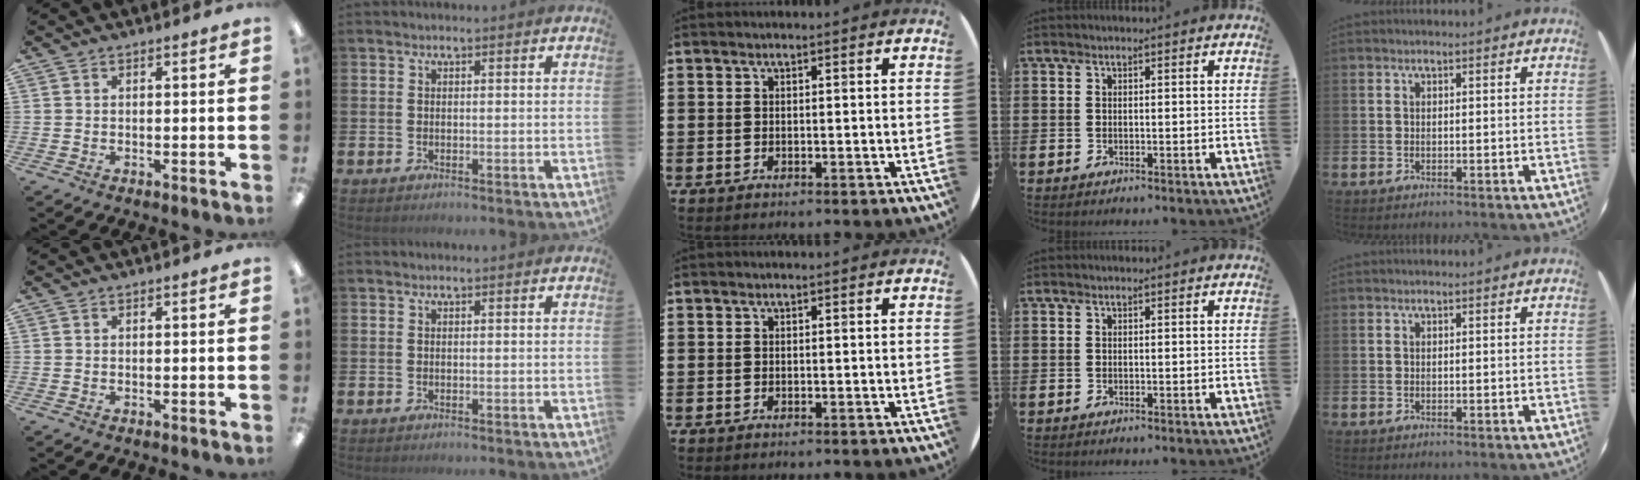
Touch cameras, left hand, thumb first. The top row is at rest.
{}